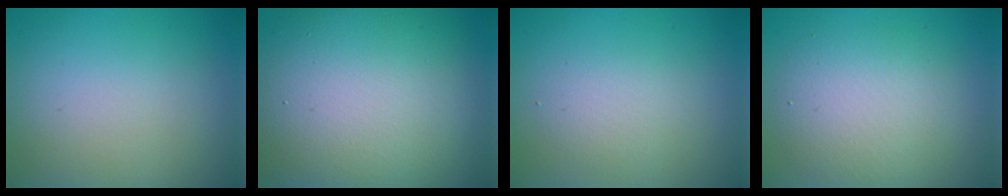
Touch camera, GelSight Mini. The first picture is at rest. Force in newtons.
{"total": 15.4, "press": 15.4, "slide": 0.8}
{"total": 1.9, "press": 1.9, "slide": 0.0}
{"total": 4.6, "press": 4.6, "slide": 0.3}